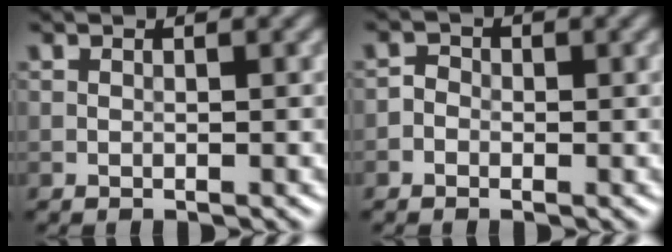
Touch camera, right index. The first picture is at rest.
{"total": 1.2, "force": [-0.5, 1.1, 0.4], "torque": [0.004, 0.004, -0.018]}